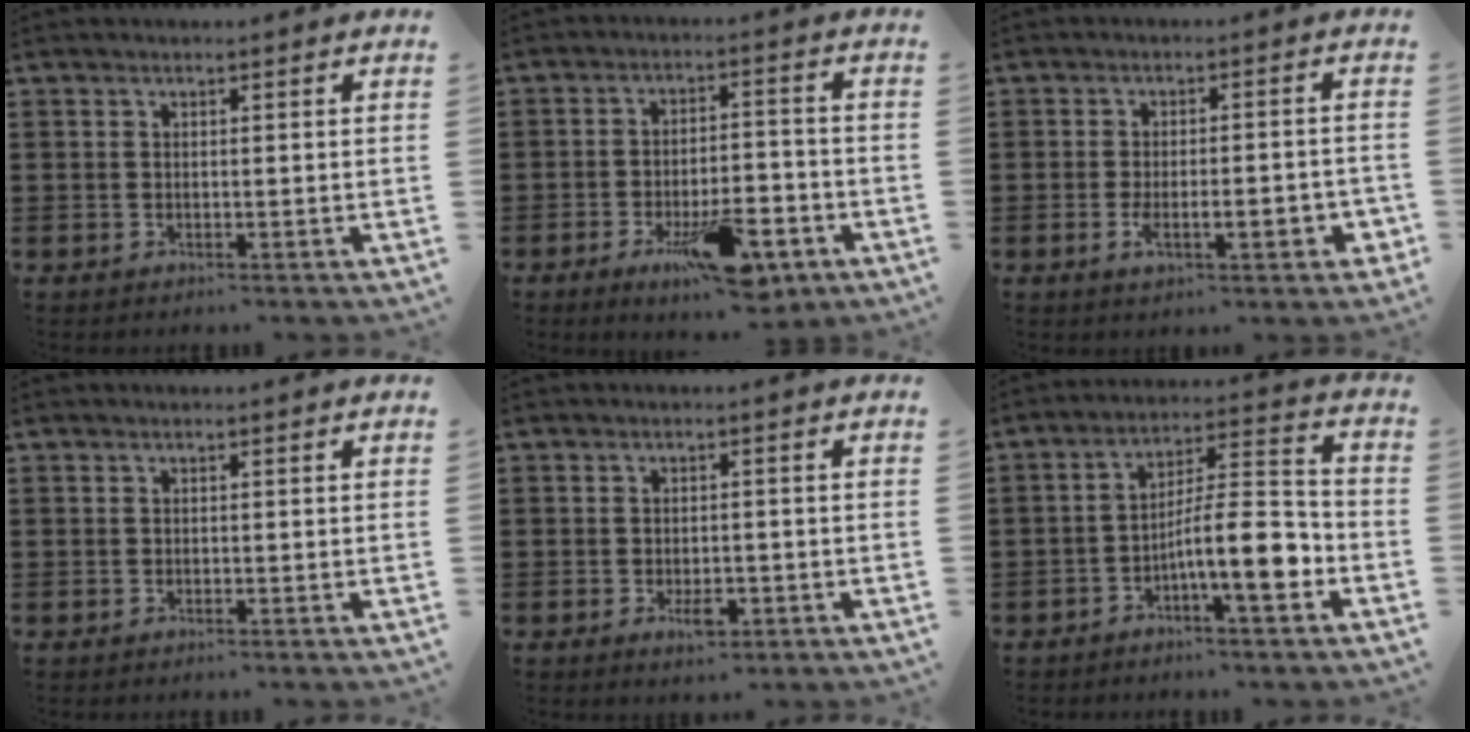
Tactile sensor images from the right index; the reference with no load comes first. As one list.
[{"total": 10.8, "force": [-5.3, 3.9, 8.5], "torque": [-0.134, 0.007, -0.087]}, {"total": 5.5, "force": [-1.8, 1.6, 4.9], "torque": [-0.081, -0.004, -0.035]}, {"total": 0.0}, {"total": 2.7, "force": [-1.0, 1.3, 2.2], "torque": [-0.039, 0.001, -0.017]}, {"total": 10.4, "force": [-4.2, 2.2, 9.2], "torque": [-0.159, 0.007, -0.074]}]